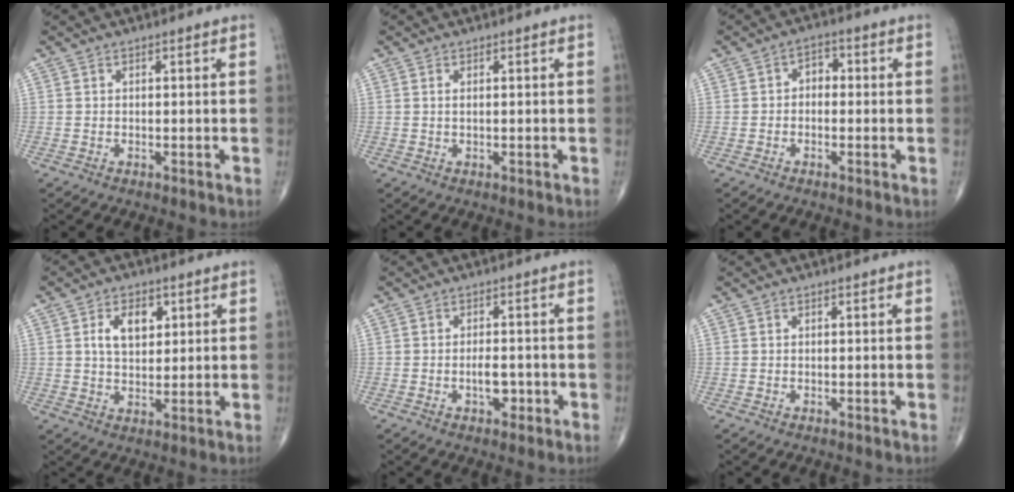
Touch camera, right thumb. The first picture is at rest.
{"total": 0.8, "force": [0.3, 0.2, 0.7], "torque": [-0.019, 0.003, 0.006]}
{"total": 3.2, "force": [-0.2, 2.4, 2.2], "torque": [-0.015, 0.014, -0.014]}
{"total": 6.9, "force": [2.1, 4.4, 4.9], "torque": [-0.062, -0.005, 0.034]}
{"total": 3.0, "force": [-1.0, 1.6, 2.3], "torque": [-0.028, 0.007, -0.015]}
{"total": 0.0}